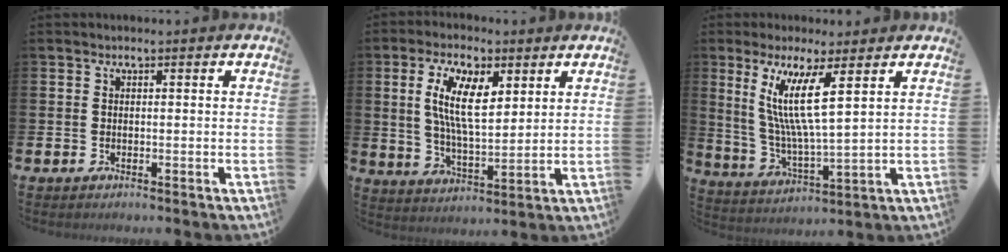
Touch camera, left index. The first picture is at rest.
{"total": 9.2, "force": [4.5, 3.5, 7.2], "torque": [-0.134, -0.010, 0.077]}
{"total": 9.6, "force": [5.5, 1.4, 7.8], "torque": [-0.147, -0.021, 0.092]}